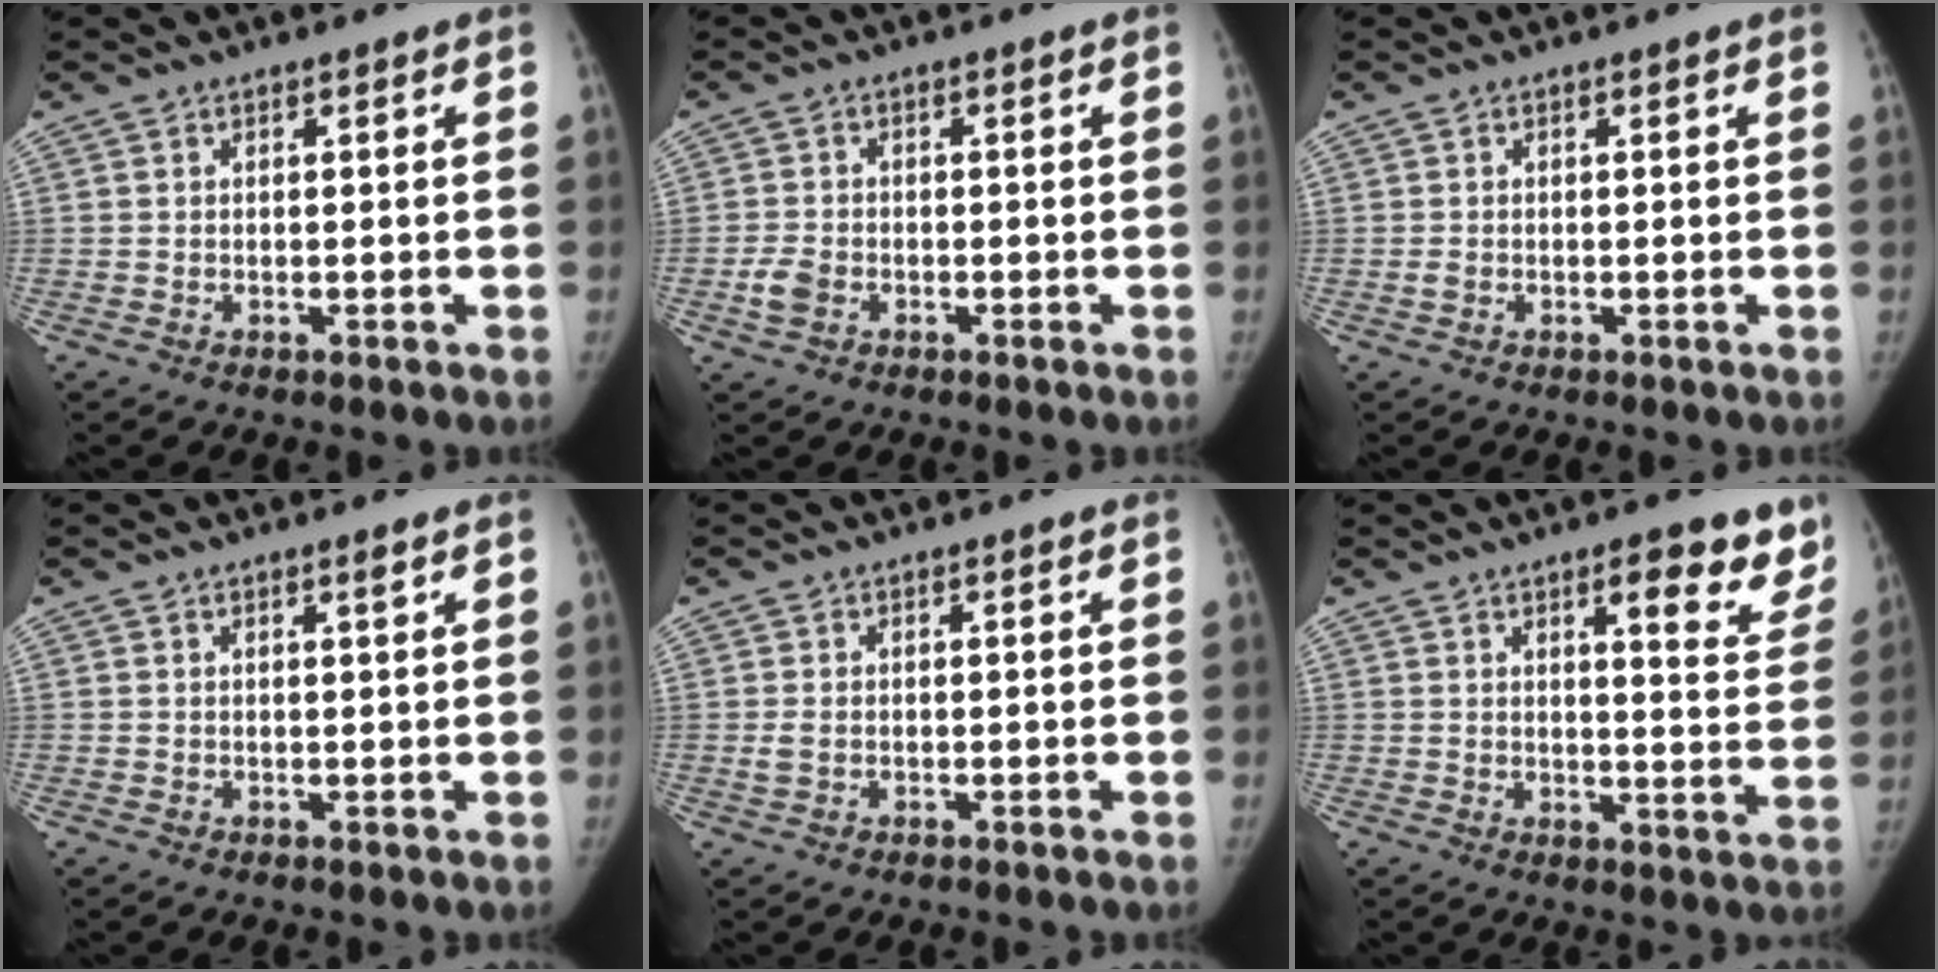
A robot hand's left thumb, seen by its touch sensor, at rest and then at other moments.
{"total": 3.3, "force": [-1.3, 2.3, 1.8], "torque": [-0.037, 0.007, -0.025]}
{"total": 0.7, "force": [-0.2, 0.6, 0.4], "torque": [-0.010, -0.001, -0.004]}
{"total": 0.6, "force": [0.4, -0.1, 0.4], "torque": [-0.004, -0.003, 0.008]}
{"total": 1.8, "force": [-0.2, 1.3, 1.3], "torque": [-0.034, -0.001, -0.005]}
{"total": 10.9, "force": [7.4, 3.3, 7.3], "torque": [-0.050, -0.040, 0.088]}